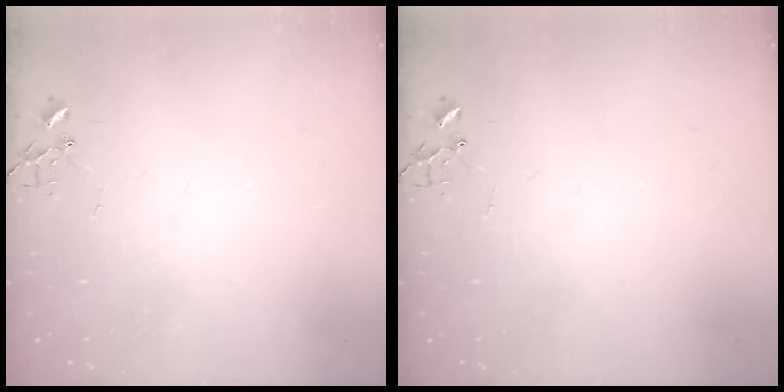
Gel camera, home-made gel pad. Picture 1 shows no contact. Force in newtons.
{"total": 0.0}